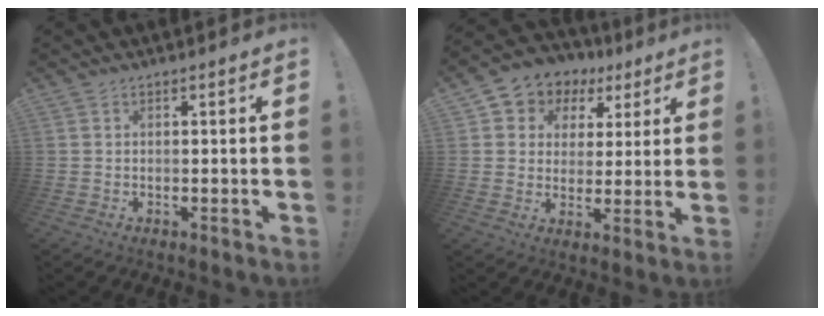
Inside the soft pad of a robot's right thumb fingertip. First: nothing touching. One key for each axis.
{"total": 6.7, "fx": 2.2, "fy": 6.1, "fz": 1.7, "tx": -0.028, "ty": -0.021, "tz": 0.048}